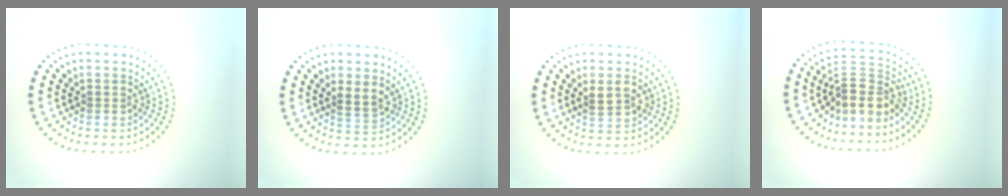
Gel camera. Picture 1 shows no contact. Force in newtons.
{"total": 1.8, "press": 1.6, "slide": 0.7}
{"total": 2.1, "press": 2.1, "slide": 0.5}
{"total": 3.9, "press": 3.0, "slide": 2.4}